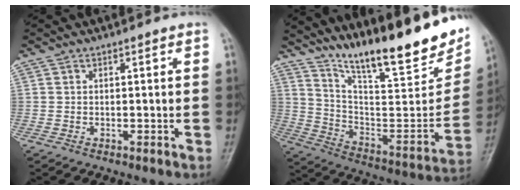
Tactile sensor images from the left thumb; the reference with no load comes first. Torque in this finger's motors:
{"motor_torque": [0.33, 0.30, 0.85, -1.92, 0.06]}